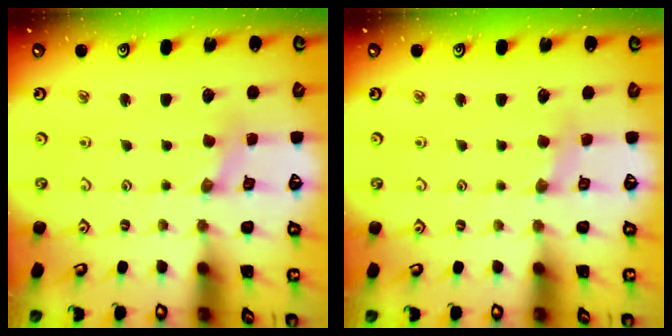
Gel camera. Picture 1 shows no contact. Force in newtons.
{"total": 2.4, "press": 2.4, "slide": 0.4}